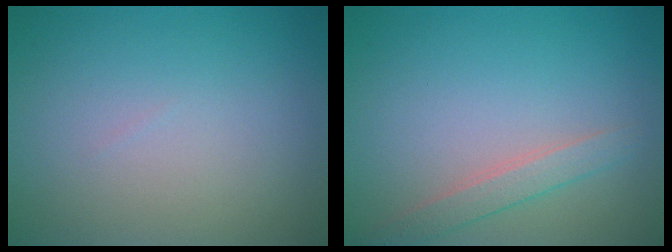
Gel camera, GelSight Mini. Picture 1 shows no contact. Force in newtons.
{"total": 1.9, "press": 1.9, "slide": 0.0}